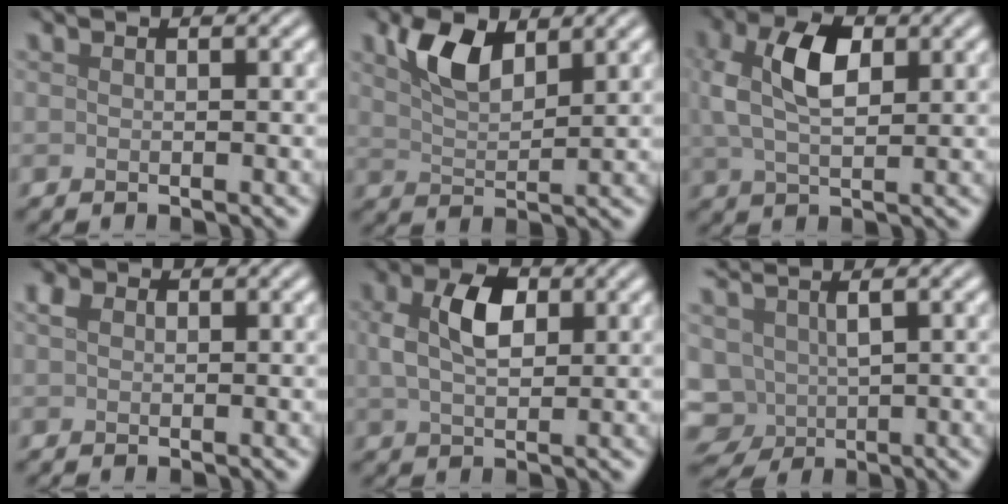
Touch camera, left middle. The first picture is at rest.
{"total": 4.4, "force": [2.4, 2.1, 3.0], "torque": [-0.066, 0.005, 0.047]}
{"total": 5.9, "force": [1.5, 3.4, 4.6], "torque": [-0.096, 0.008, 0.025]}
{"total": 1.4, "force": [0.4, 1.2, 0.7], "torque": [-0.014, 0.005, 0.005]}
{"total": 4.7, "force": [1.2, 2.8, 3.5], "torque": [-0.077, 0.007, 0.022]}
{"total": 4.6, "force": [0.2, 3.3, 3.2], "torque": [-0.075, -0.009, 0.007]}